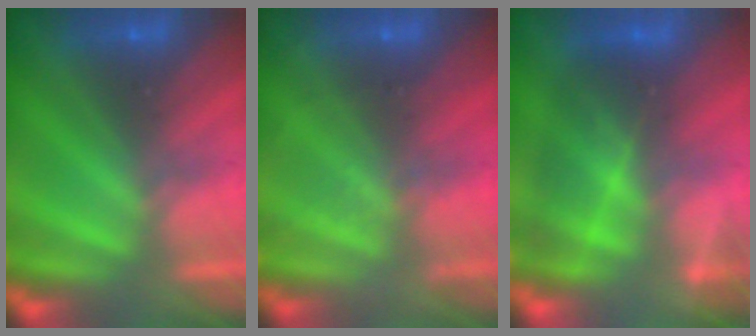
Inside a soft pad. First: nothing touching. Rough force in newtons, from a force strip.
{"total": 1.9}
{"total": 4.7}